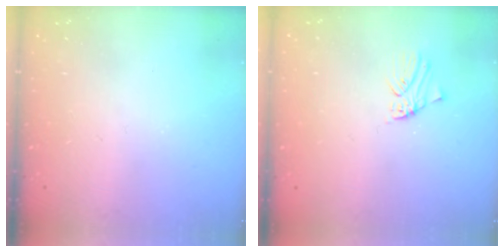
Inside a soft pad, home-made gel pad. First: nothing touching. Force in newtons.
{"total": 0.0}